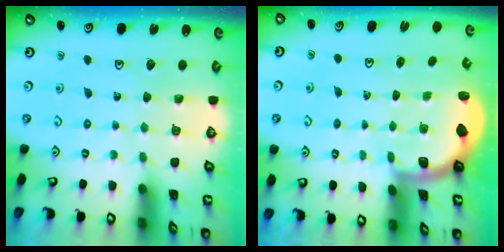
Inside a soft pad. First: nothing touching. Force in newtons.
{"total": 1.8, "press": 1.7, "slide": 0.3}